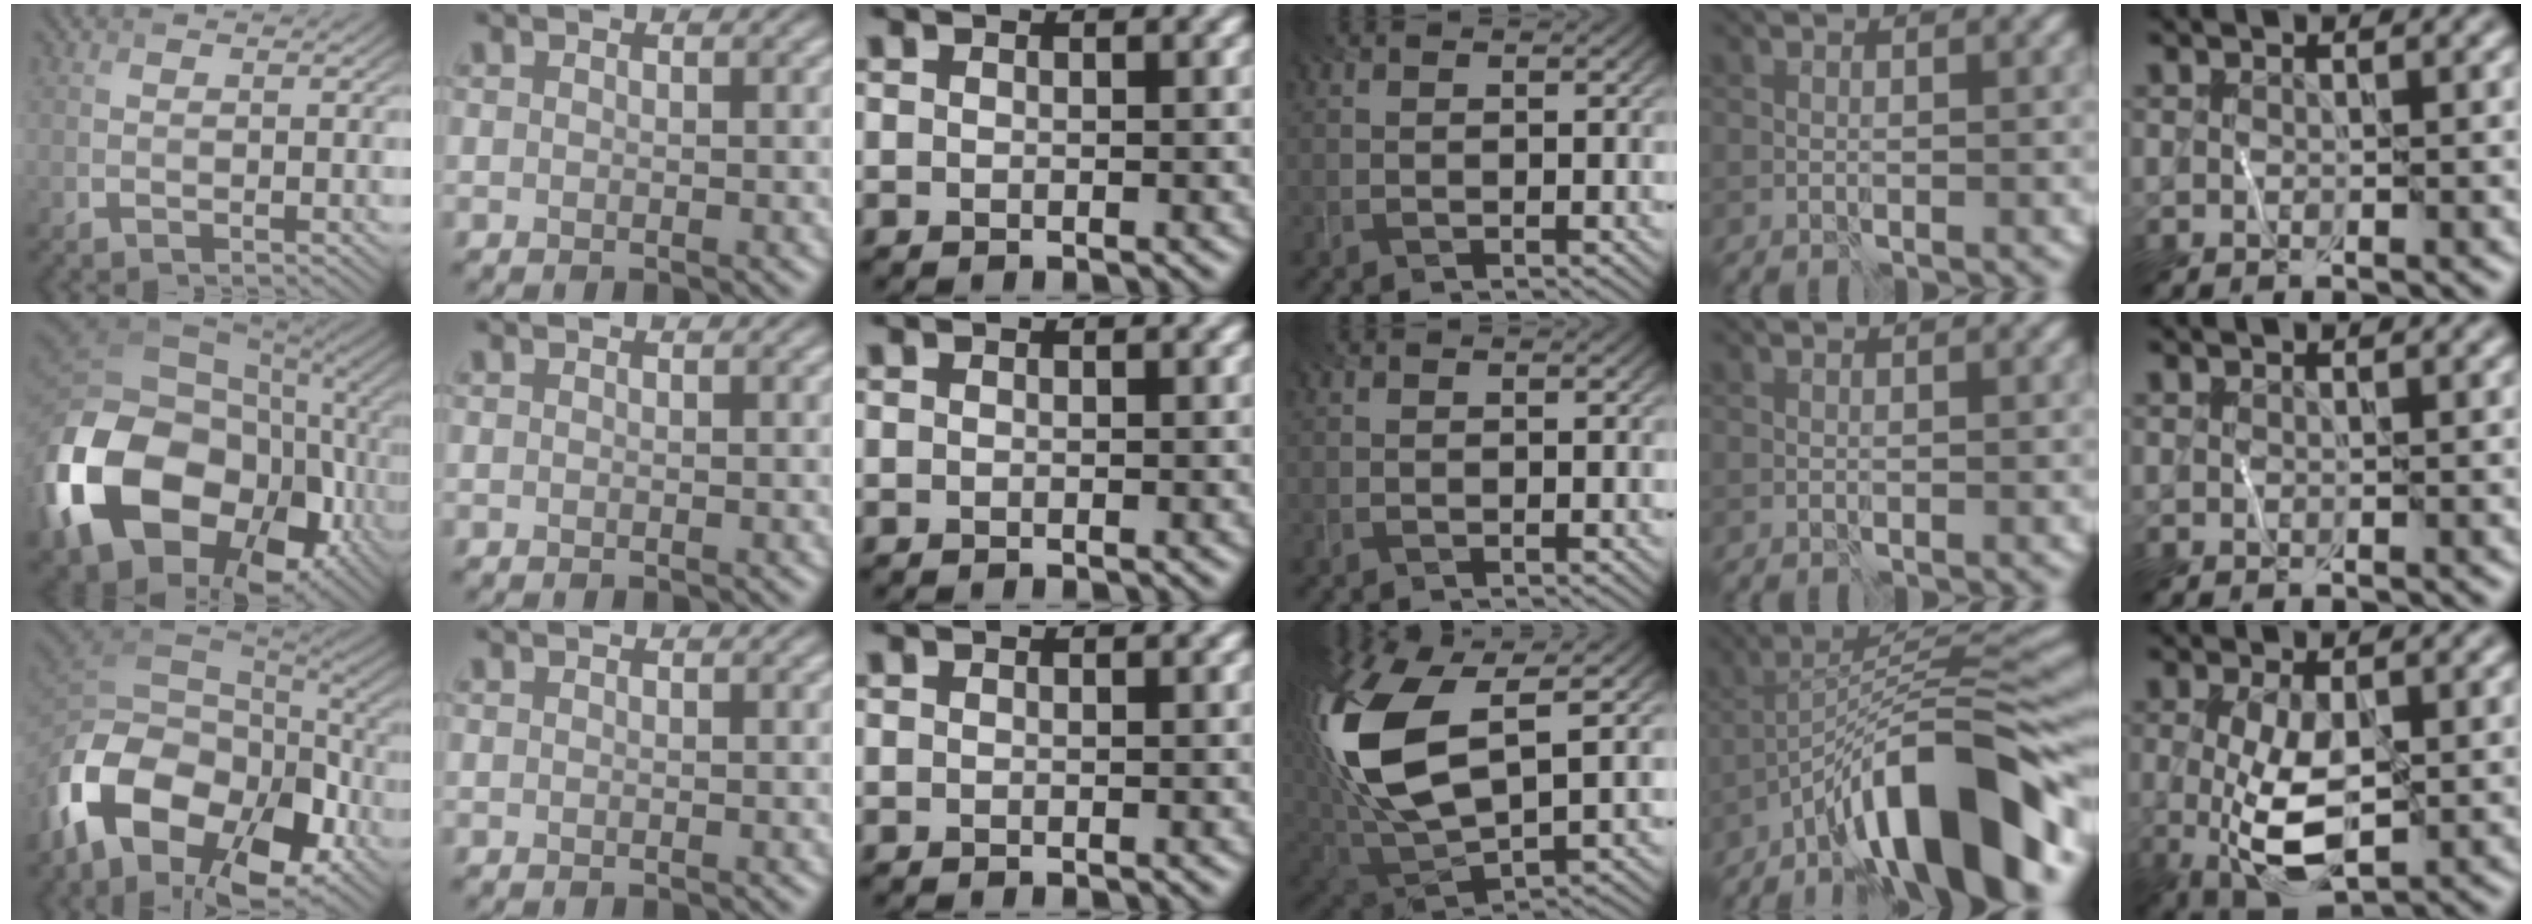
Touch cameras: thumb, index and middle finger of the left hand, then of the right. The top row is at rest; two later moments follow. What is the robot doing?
{"motion": "wipe", "object": "whiteboard"}